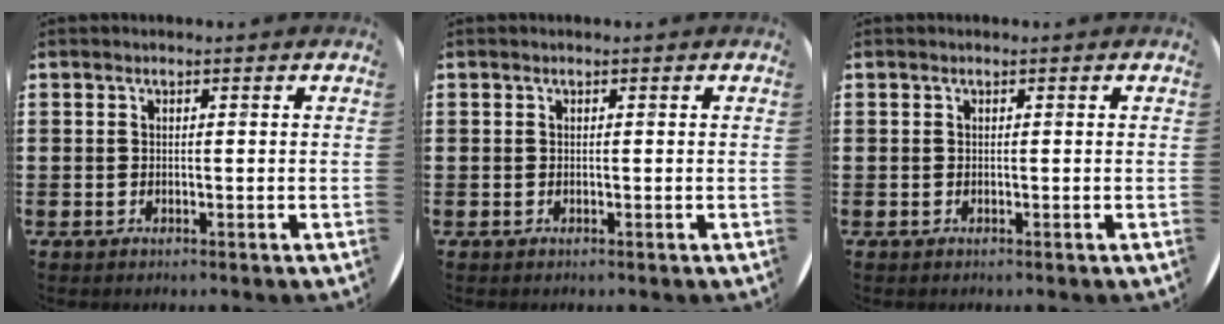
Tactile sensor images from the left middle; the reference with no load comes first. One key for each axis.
{"total": 0.0}
{"total": 0.0}